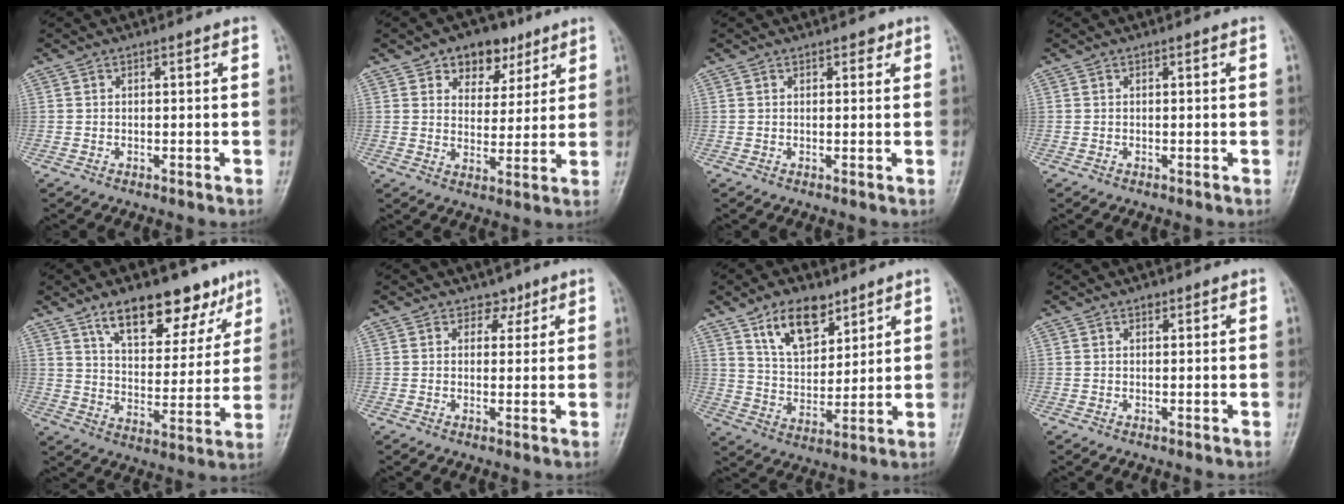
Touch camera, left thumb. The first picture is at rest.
{"total": 9.0, "force": [5.4, 6.1, 3.6], "torque": [-0.015, -0.020, 0.082]}
{"total": 1.4, "force": [0.9, 0.9, 0.6], "torque": [0.006, -0.003, 0.007]}
{"total": 0.0}
{"total": 16.0, "force": [10.5, 7.9, 9.1], "torque": [-0.075, -0.054, 0.165]}
{"total": 2.5, "force": [1.6, 1.9, 0.4], "torque": [0.018, -0.007, 0.016]}
{"total": 11.3, "force": [7.1, 6.1, 6.4], "torque": [-0.082, -0.043, 0.133]}
{"total": 1.0, "force": [0.7, 0.6, 0.3], "torque": [0.001, -0.004, 0.007]}